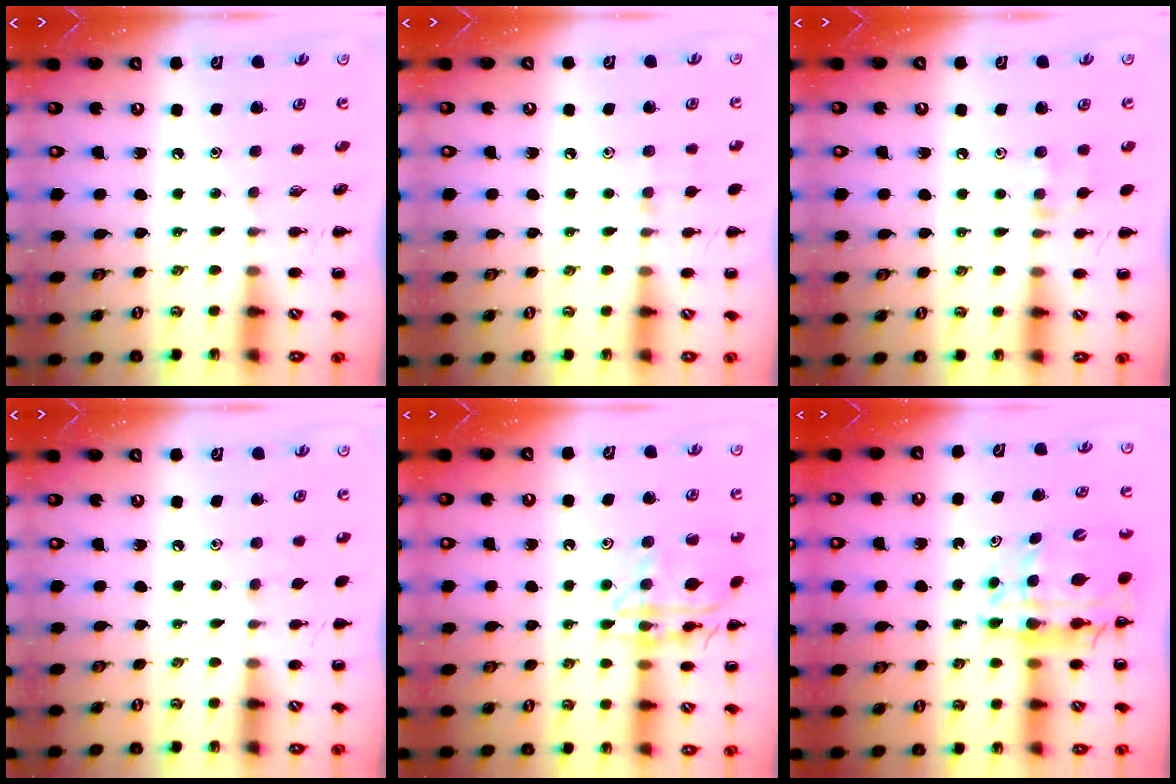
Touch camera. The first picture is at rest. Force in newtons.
{"total": 5.2, "press": 4.9, "slide": 1.9}
{"total": 7.0, "press": 6.7, "slide": 1.8}
{"total": 2.5, "press": 2.2, "slide": 1.2}
{"total": 14.8, "press": 14.8, "slide": 0.9}
{"total": 13.5, "press": 12.9, "slide": 3.8}